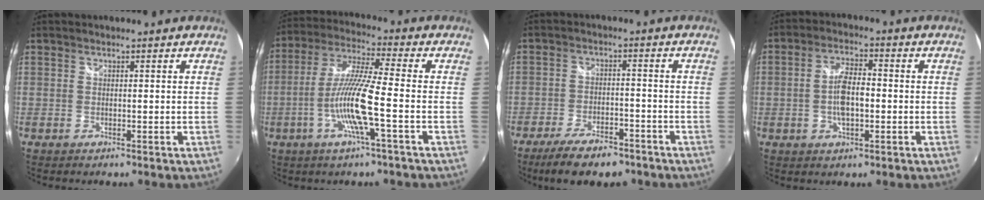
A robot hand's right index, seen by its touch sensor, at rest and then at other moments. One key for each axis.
{"total": 12.0, "fx": -4.0, "fy": 0.0, "fz": 11.3, "tx": -0.225, "ty": -0.004, "tz": -0.078}
{"total": 11.5, "fx": -8.9, "fy": 3.9, "fz": 6.2, "tx": -0.140, "ty": -0.016, "tz": -0.144}
{"total": 6.7, "fx": -1.1, "fy": 2.7, "fz": 6.1, "tx": -0.116, "ty": 0.006, "tz": -0.017}